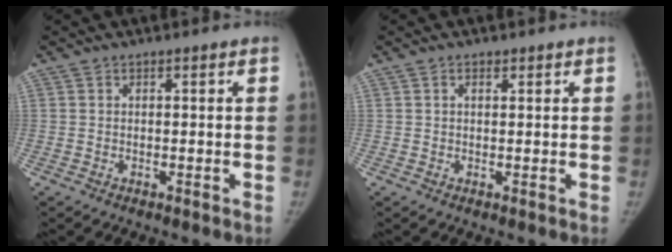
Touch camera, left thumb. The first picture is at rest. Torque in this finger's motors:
{"motor_torque": [-0.26, -0.12, 0.12, 0.33, -0.04]}